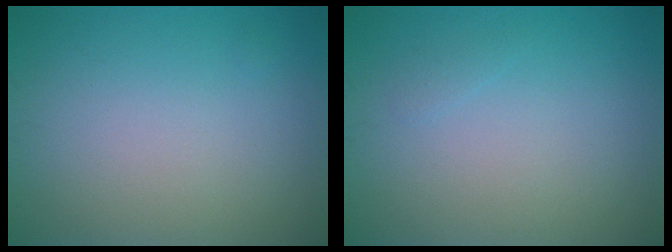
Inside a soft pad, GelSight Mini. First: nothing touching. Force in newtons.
{"total": 0.5, "press": 0.5, "slide": 0.1}